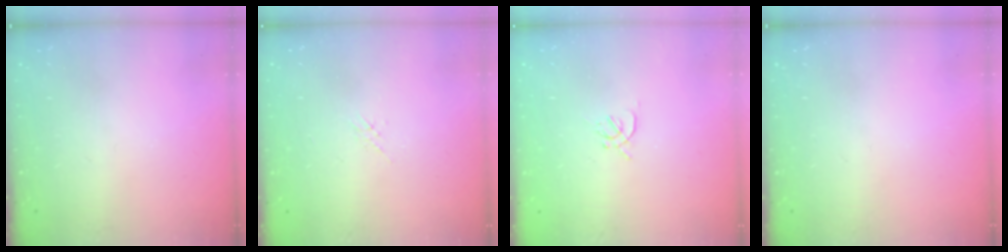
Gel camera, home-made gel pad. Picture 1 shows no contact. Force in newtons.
{"total": 1.7, "press": 1.6, "slide": 0.4}
{"total": 1.7, "press": 1.7, "slide": 0.5}
{"total": 0.0}